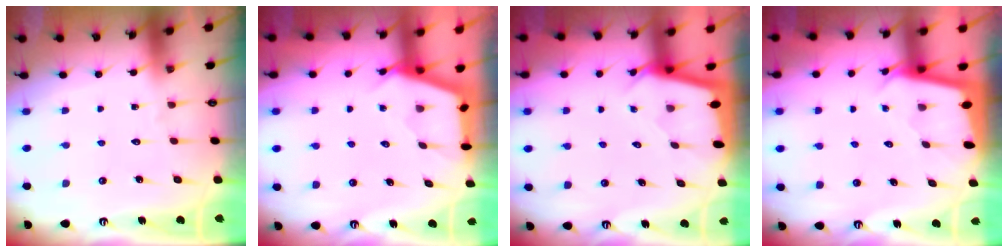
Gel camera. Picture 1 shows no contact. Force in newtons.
{"total": 3.0, "press": 3.0, "slide": 0.4}
{"total": 2.4, "press": 2.4, "slide": 0.1}
{"total": 2.1, "press": 2.1, "slide": 0.1}